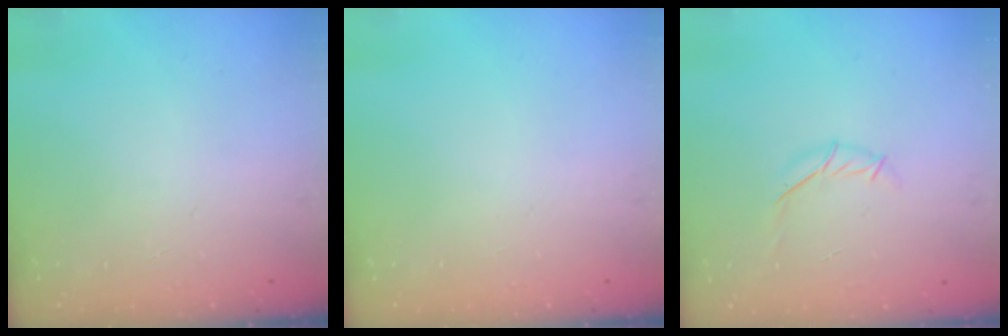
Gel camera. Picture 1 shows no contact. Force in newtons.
{"total": 0.0}
{"total": 6.4, "press": 6.2, "slide": 1.5}